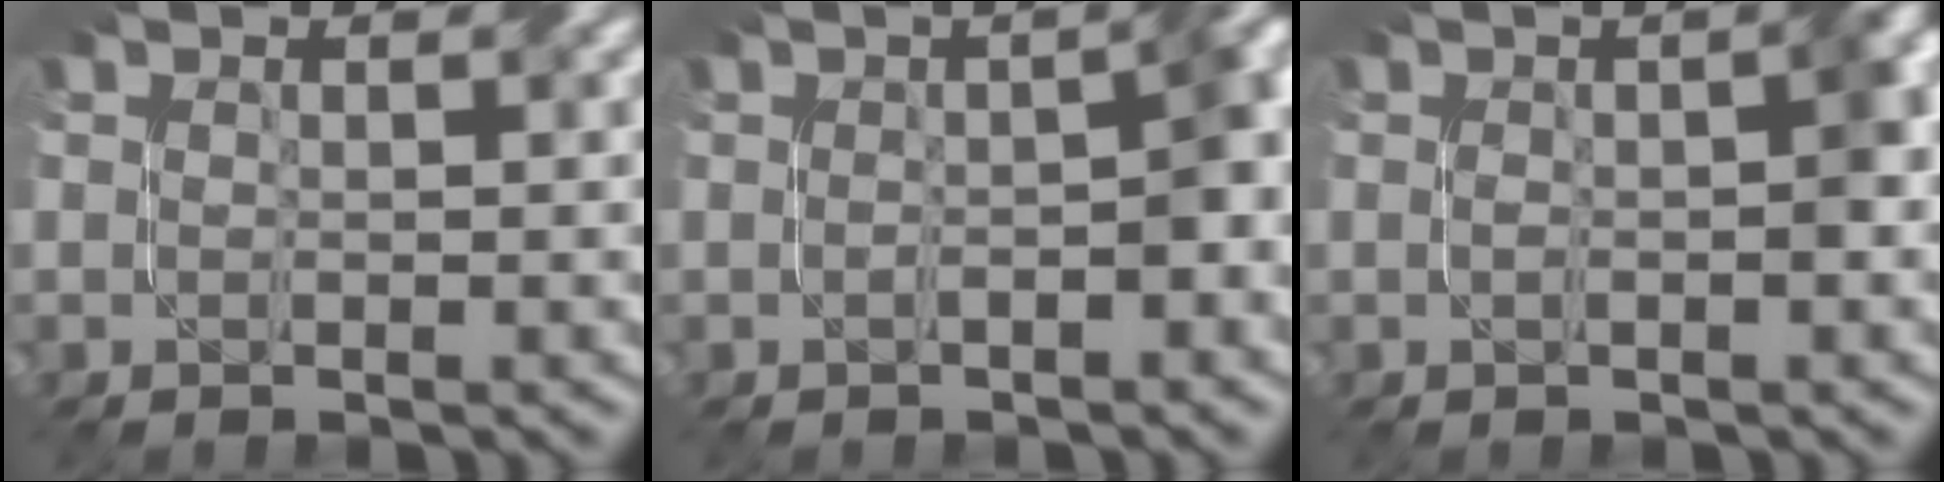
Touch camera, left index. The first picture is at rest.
{"total": 4.2, "force": [-0.3, 1.0, 4.1], "torque": [-0.056, 0.013, -0.006]}
{"total": 3.2, "force": [-0.1, 0.9, 3.1], "torque": [-0.050, 0.011, -0.003]}